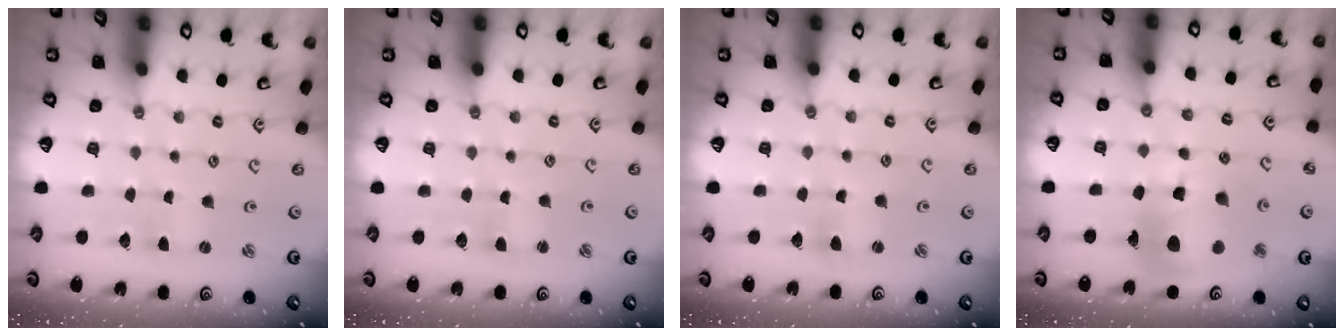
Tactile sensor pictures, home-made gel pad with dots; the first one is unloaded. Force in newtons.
{"total": 1.4, "press": 1.3, "slide": 0.3}
{"total": 2.3, "press": 2.2, "slide": 0.3}
{"total": 15.1, "press": 15.0, "slide": 1.9}